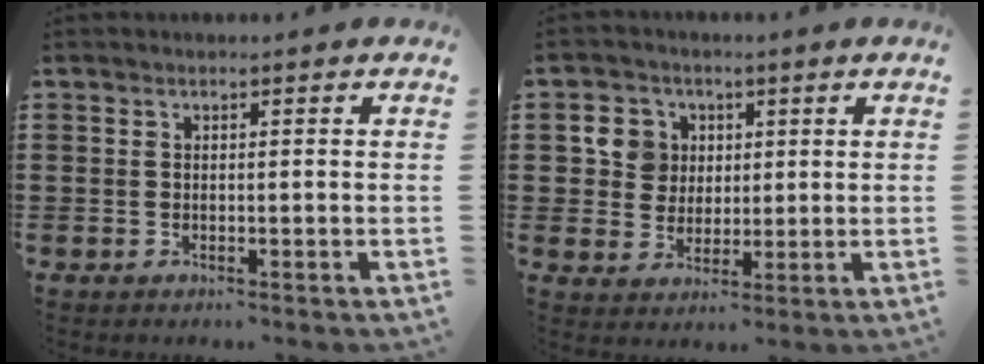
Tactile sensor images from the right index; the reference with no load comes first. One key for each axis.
{"total": 6.0, "fx": 1.5, "fy": 5.6, "fz": 1.5, "tx": -0.049, "ty": 0.015, "tz": 0.027}